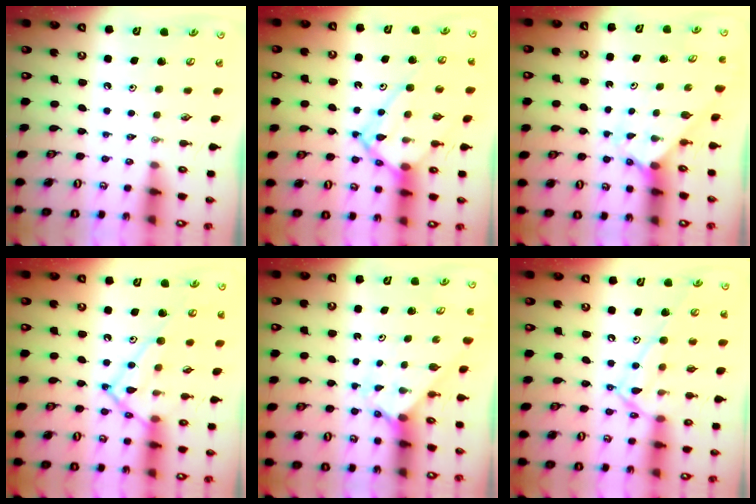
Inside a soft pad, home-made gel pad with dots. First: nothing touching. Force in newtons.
{"total": 14.4, "press": 14.4, "slide": 1.4}
{"total": 2.1, "press": 2.1, "slide": 0.2}
{"total": 16.5, "press": 16.5, "slide": 1.3}
{"total": 2.1, "press": 2.1, "slide": 0.2}
{"total": 14.1, "press": 14.1, "slide": 0.9}